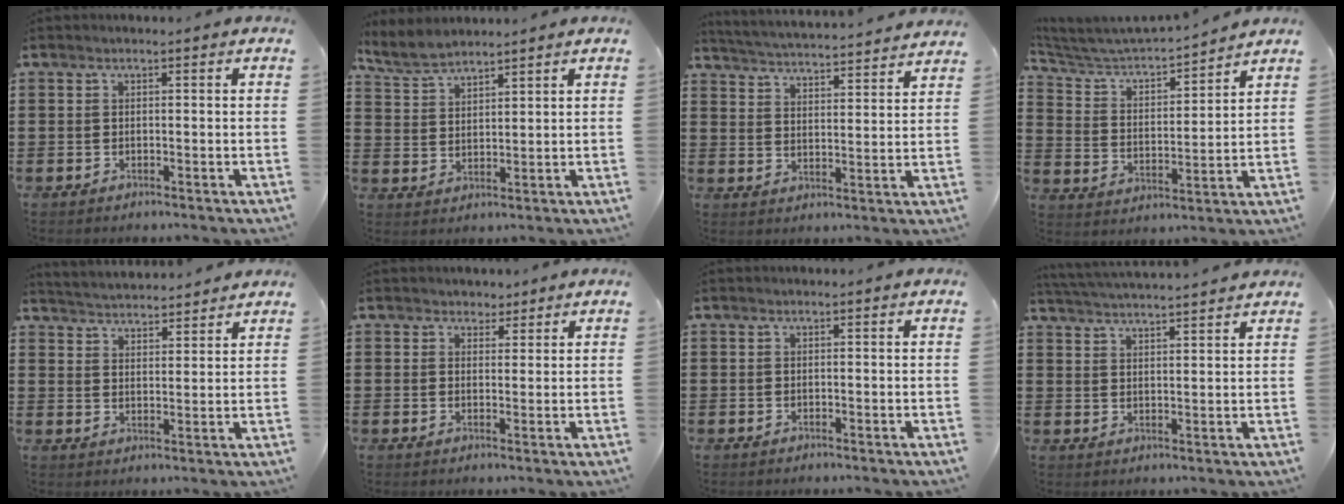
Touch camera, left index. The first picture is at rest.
{"total": 4.3, "force": [4.0, 1.0, 1.2], "torque": [-0.037, -0.004, 0.074]}
{"total": 3.8, "force": [3.8, -0.8, 0.0], "torque": [-0.023, -0.038, 0.060]}
{"total": 4.4, "force": [4.1, 0.9, 1.0], "torque": [-0.047, -0.033, 0.061]}
{"total": 3.7, "force": [3.7, 0.0, -0.3], "torque": [-0.010, -0.019, 0.066]}
{"total": 2.0, "force": [1.6, 1.2, 0.0], "torque": [0.001, 0.004, 0.028]}
{"total": 0.0}
{"total": 3.6, "force": [3.5, -0.6, 0.2], "torque": [-0.017, -0.020, 0.060]}